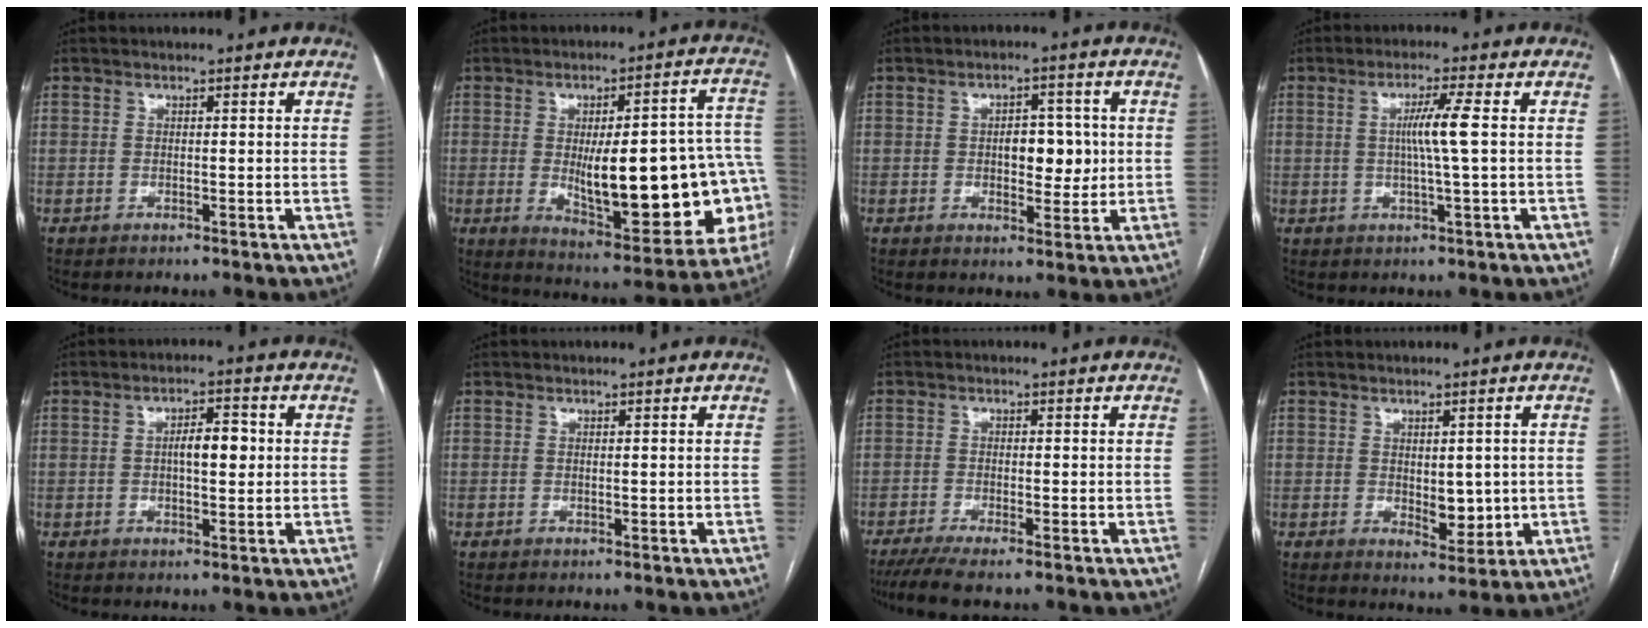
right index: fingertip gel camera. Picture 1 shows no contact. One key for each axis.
{"total": 24.2, "fx": -3.3, "fy": 6.7, "fz": 23.0, "tx": -0.246, "ty": 0.021, "tz": -0.017}
{"total": 5.7, "fx": 0.2, "fy": 3.0, "fz": 4.9, "tx": -0.064, "ty": 0.007, "tz": 0.006}
{"total": 5.0, "fx": 0.4, "fy": -0.9, "fz": 4.9, "tx": -0.091, "ty": -0.001, "tz": 0.008}
{"total": 4.6, "fx": 0.3, "fy": 1.5, "fz": 4.3, "tx": -0.071, "ty": 0.009, "tz": 0.005}
{"total": 0.0}
{"total": 5.8, "fx": -4.5, "fy": 0.1, "fz": 3.7, "tx": -0.059, "ty": -0.013, "tz": -0.077}
{"total": 4.7, "fx": -0.1, "fy": 2.3, "fz": 4.0, "tx": -0.054, "ty": -0.007, "tz": 0.009}